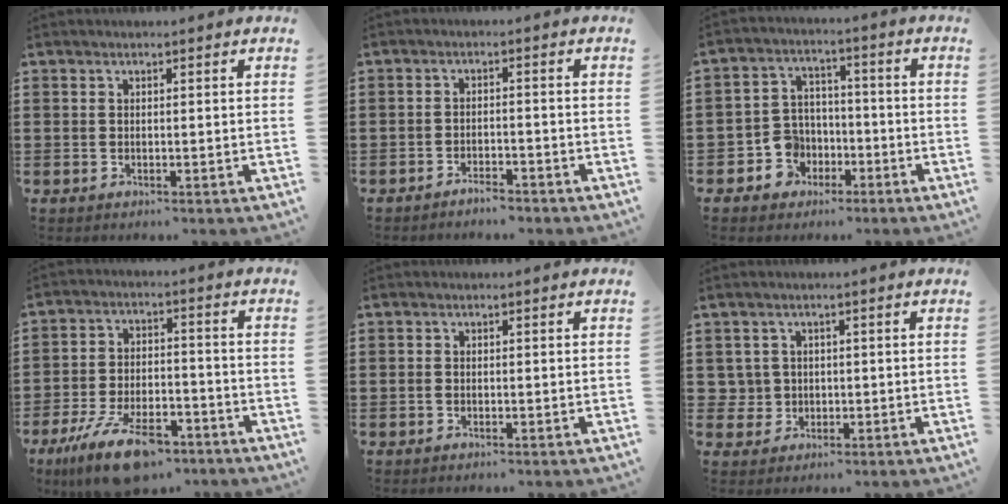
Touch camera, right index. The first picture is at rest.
{"total": 2.3, "force": [-2.3, 0.3, 0.3], "torque": [-0.013, 0.002, -0.047]}
{"total": 5.8, "force": [-2.4, 5.1, 1.3], "torque": [-0.051, 0.012, -0.045]}
{"total": 11.5, "force": [-8.1, 4.0, 7.2], "torque": [-0.147, 0.021, -0.151]}
{"total": 0.6, "force": [-0.3, 0.4, 0.3], "torque": [-0.008, 0.000, -0.007]}
{"total": 2.6, "force": [-0.1, 2.6, 0.3], "torque": [-0.020, 0.008, -0.005]}